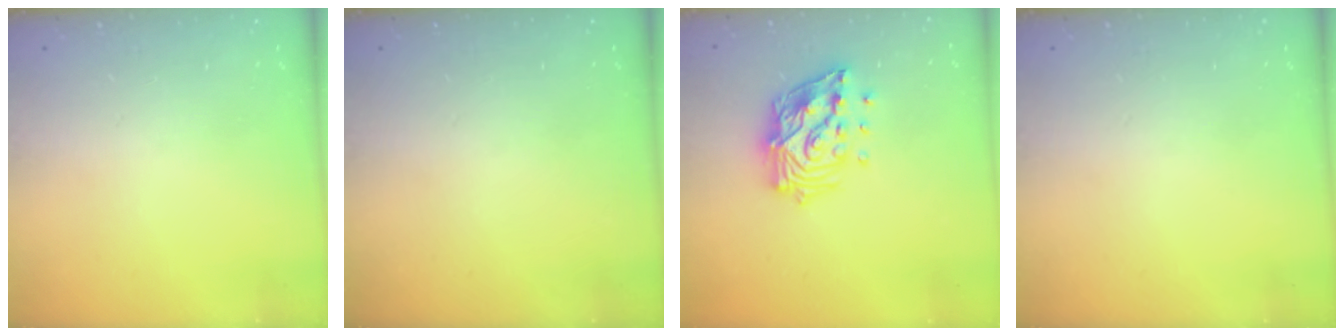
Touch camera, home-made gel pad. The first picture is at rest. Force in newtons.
{"total": 0.0}
{"total": 17.9, "press": 17.8, "slide": 2.1}
{"total": 0.0}